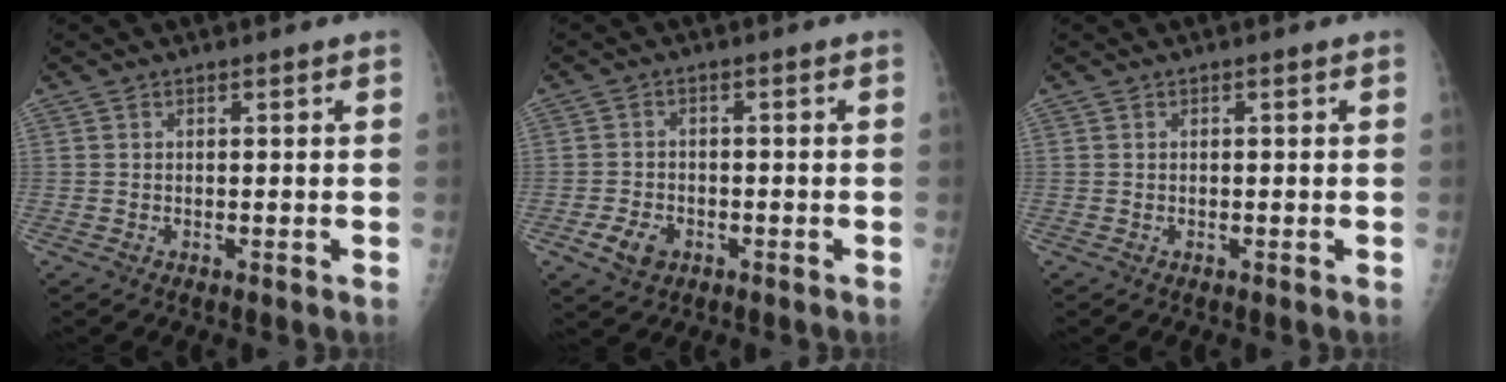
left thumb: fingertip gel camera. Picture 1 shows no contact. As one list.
[{"total": 4.4, "force": [-1.9, 3.2, 2.3], "torque": [-0.037, 0.005, -0.029]}, {"total": 0.0}]